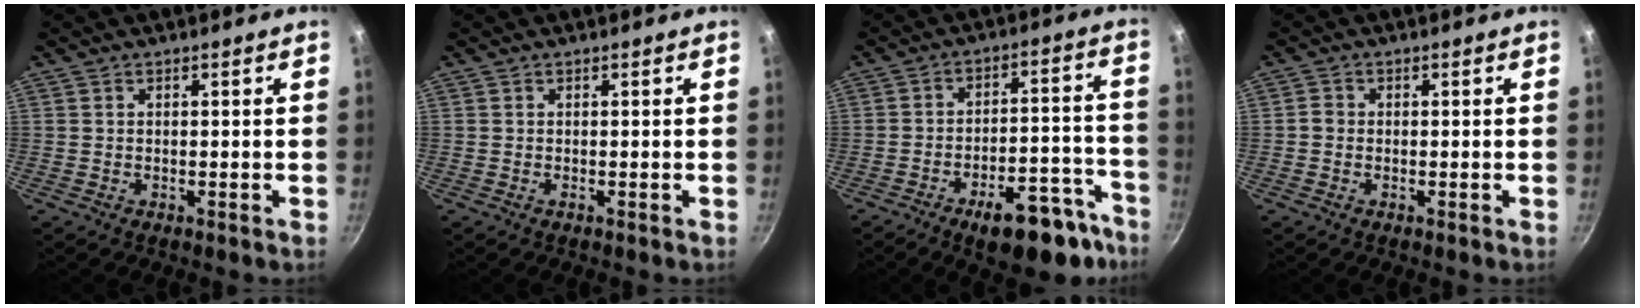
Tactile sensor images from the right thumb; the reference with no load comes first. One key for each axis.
{"total": 0.0}
{"total": 15.2, "fx": -10.1, "fy": 5.7, "fz": 9.8, "tx": -0.109, "ty": 0.085, "tz": -0.147}
{"total": 1.5, "fx": -0.2, "fy": 1.3, "fz": 0.7, "tx": -0.006, "ty": 0.004, "tz": -0.008}